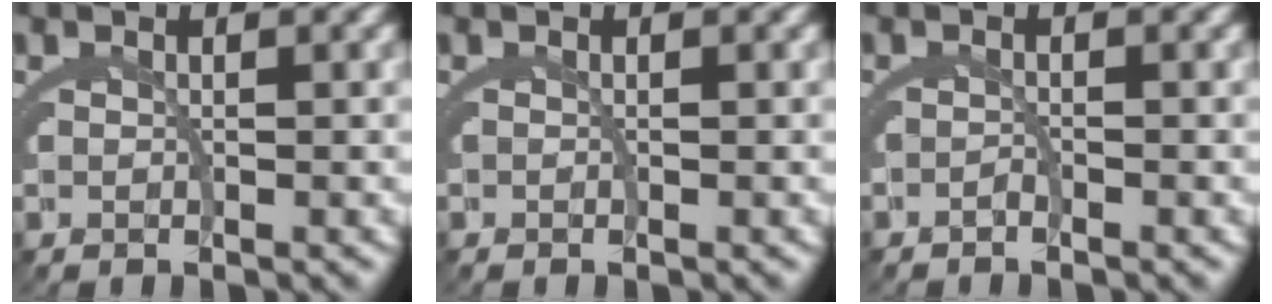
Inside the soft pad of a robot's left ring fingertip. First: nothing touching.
{"total": 0.0}
{"total": 0.8, "force": [-0.8, -0.2, 0.2], "torque": [-0.003, -0.006, -0.012]}